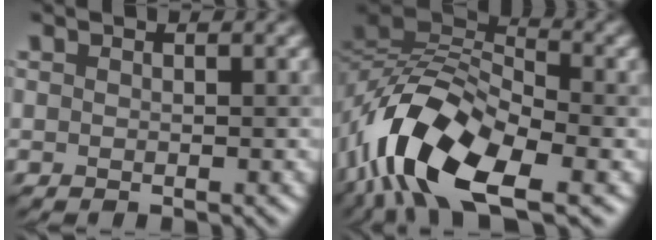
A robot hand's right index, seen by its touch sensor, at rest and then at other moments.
{"total": 13.0, "force": [-6.0, 5.9, 10.0], "torque": [-0.189, 0.007, -0.123]}